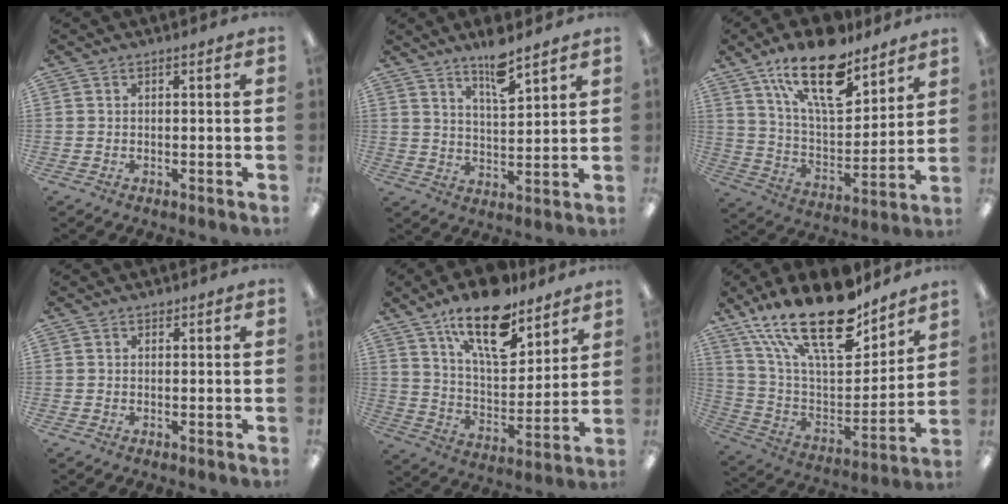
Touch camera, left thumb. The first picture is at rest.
{"total": 8.3, "force": [6.6, 2.0, 4.7], "torque": [-0.070, -0.043, 0.110]}
{"total": 20.9, "force": [13.8, 8.7, 13.0], "torque": [-0.212, -0.079, 0.238]}
{"total": 0.5, "force": [0.5, 0.3, 0.1], "torque": [-0.002, 0.002, 0.008]}
{"total": 18.3, "force": [12.6, 7.6, 10.9], "torque": [-0.175, -0.067, 0.213]}
{"total": 25.9, "force": [17.7, 10.0, 16.1], "torque": [-0.295, -0.108, 0.305]}